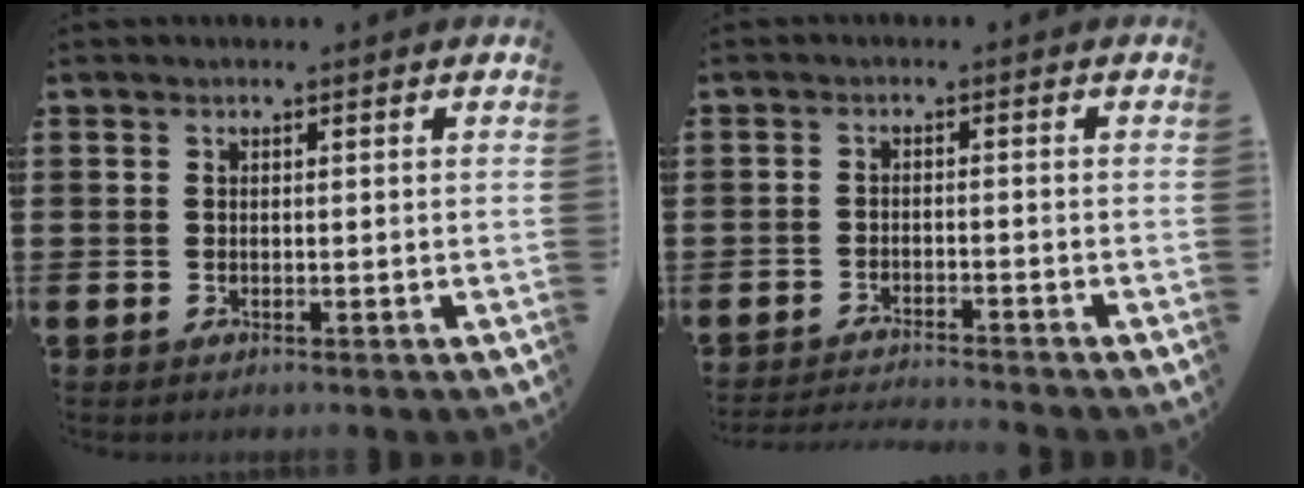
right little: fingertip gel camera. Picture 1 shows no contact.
{"total": 2.0, "force": [-1.9, -0.3, 0.2], "torque": [-0.004, 0.002, -0.040]}